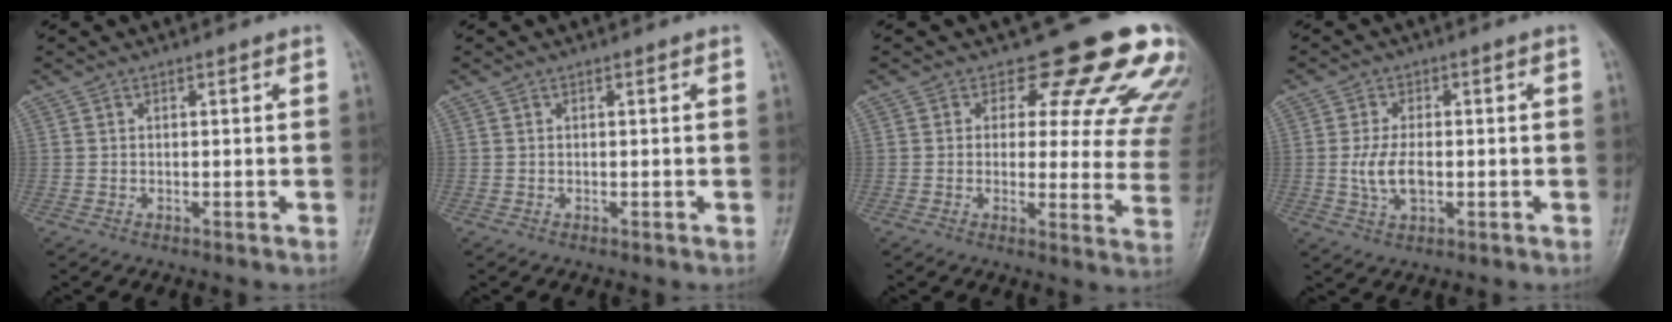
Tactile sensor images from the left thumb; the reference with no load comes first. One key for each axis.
{"total": 0.0}
{"total": 16.0, "fx": 12.7, "fy": 6.7, "fz": 7.2, "tx": -0.027, "ty": -0.078, "tz": 0.124}
{"total": 6.0, "fx": -0.7, "fy": 3.5, "fz": 4.8, "tx": -0.093, "ty": 0.001, "tz": -0.012}